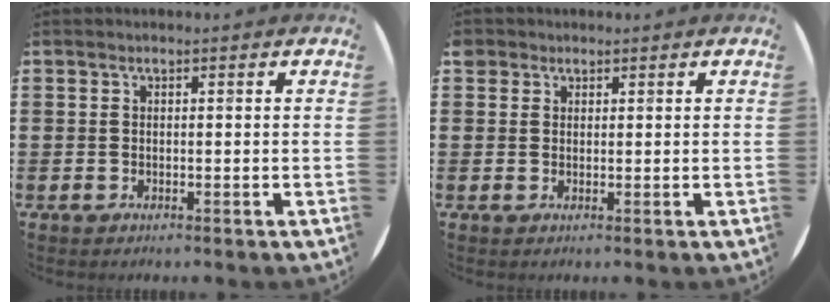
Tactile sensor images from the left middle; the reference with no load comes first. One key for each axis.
{"total": 1.4, "fx": 1.0, "fy": 0.9, "fz": 0.0, "tx": 0.005, "ty": 0.000, "tz": 0.020}